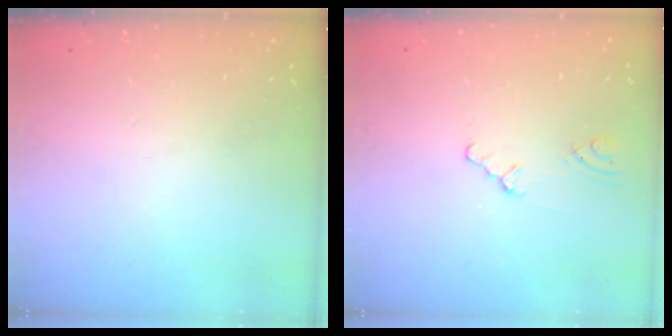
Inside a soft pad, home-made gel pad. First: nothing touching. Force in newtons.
{"total": 1.0, "press": 0.9, "slide": 0.3}